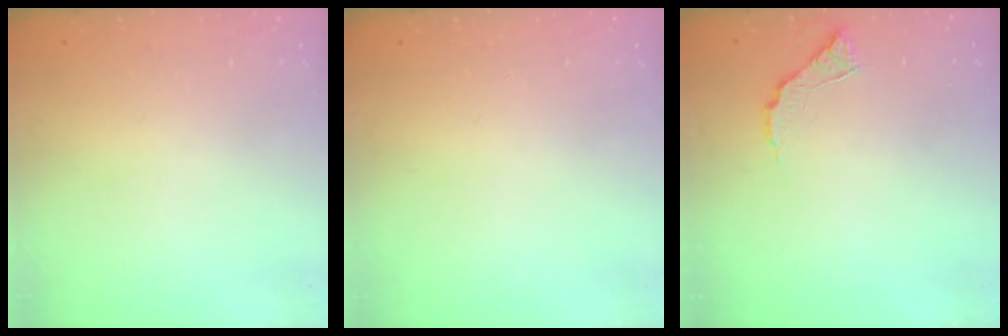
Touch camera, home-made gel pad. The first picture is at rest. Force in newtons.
{"total": 0.0}
{"total": 7.3, "press": 7.3, "slide": 0.4}